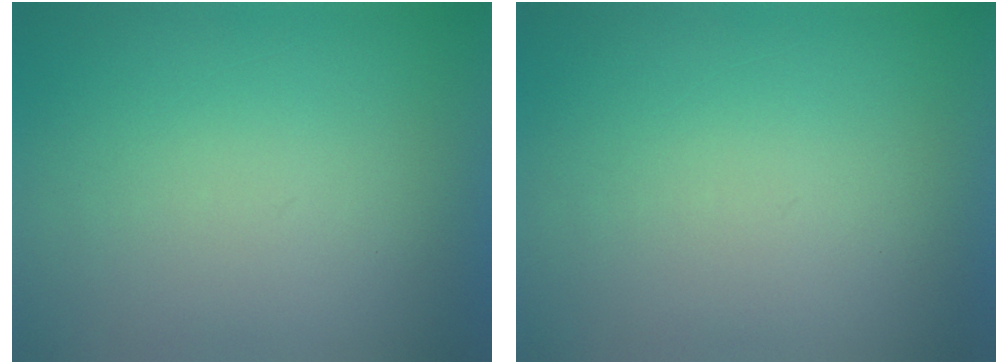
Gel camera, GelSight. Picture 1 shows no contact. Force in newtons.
{"total": 0.0}